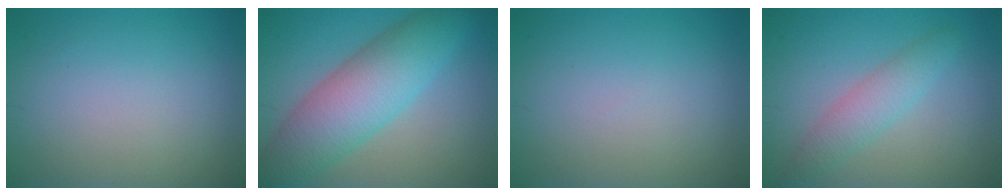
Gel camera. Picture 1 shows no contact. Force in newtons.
{"total": 8.4, "press": 8.4, "slide": 0.3}
{"total": 0.0}
{"total": 2.9, "press": 2.9, "slide": 0.1}